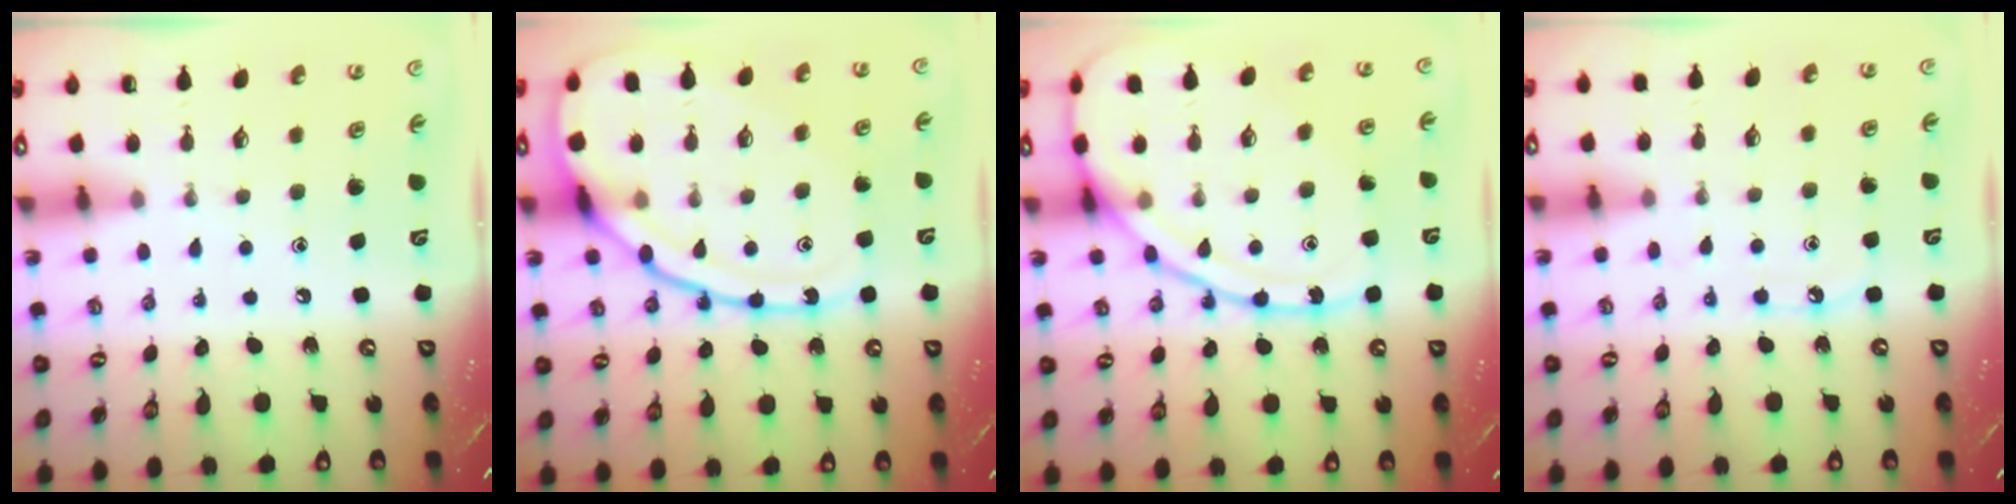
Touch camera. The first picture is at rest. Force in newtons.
{"total": 19.4, "press": 19.3, "slide": 2.0}
{"total": 14.9, "press": 14.8, "slide": 1.2}
{"total": 5.9, "press": 5.9, "slide": 0.7}